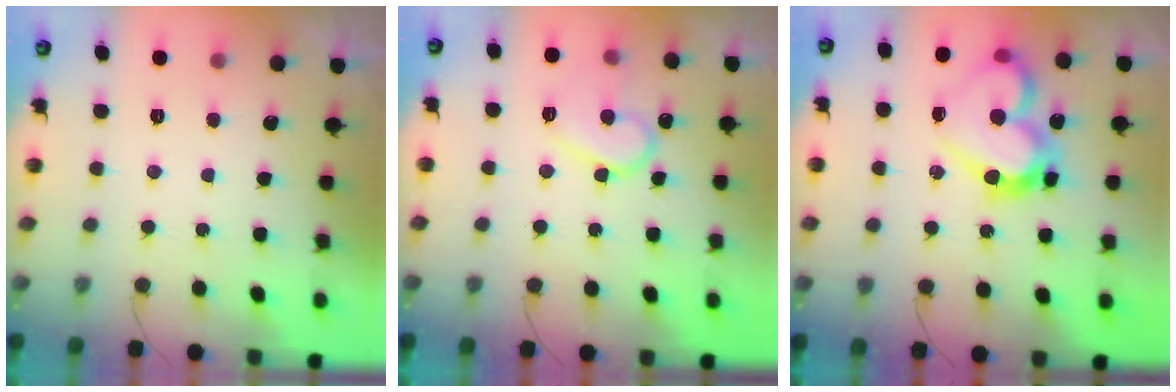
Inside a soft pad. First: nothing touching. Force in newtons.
{"total": 12.2, "press": 12.1, "slide": 1.3}
{"total": 16.9, "press": 16.8, "slide": 2.3}